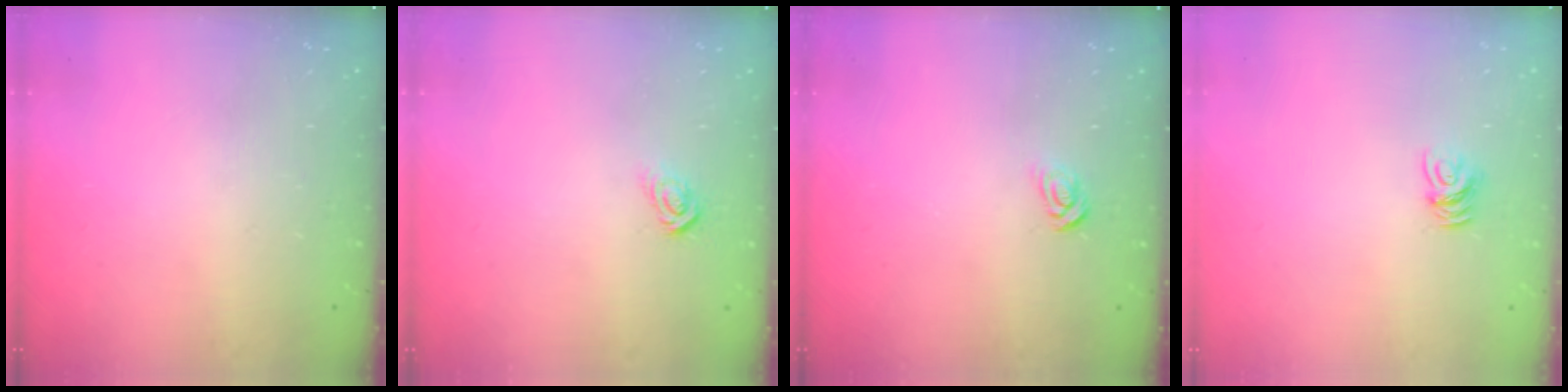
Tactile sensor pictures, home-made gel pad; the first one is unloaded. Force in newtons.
{"total": 3.9, "press": 3.9, "slide": 0.2}
{"total": 3.8, "press": 3.7, "slide": 0.4}
{"total": 5.0, "press": 4.9, "slide": 0.2}